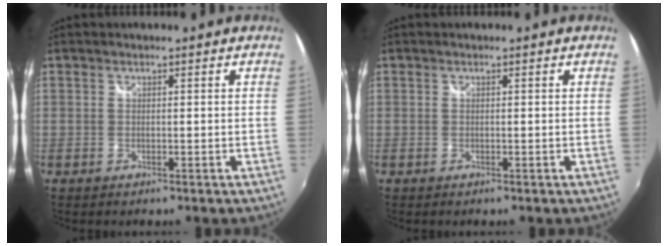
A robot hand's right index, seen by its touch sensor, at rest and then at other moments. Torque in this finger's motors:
{"motor_torque": [0.01, 0.01, 0.00, 0.00]}